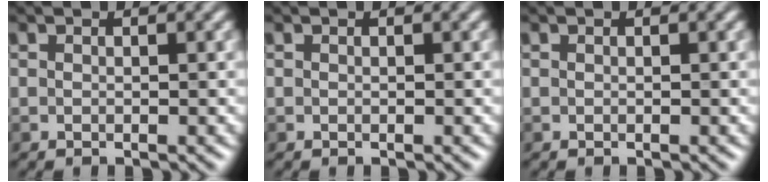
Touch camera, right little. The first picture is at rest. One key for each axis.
{"total": 0.0}
{"total": 0.0}